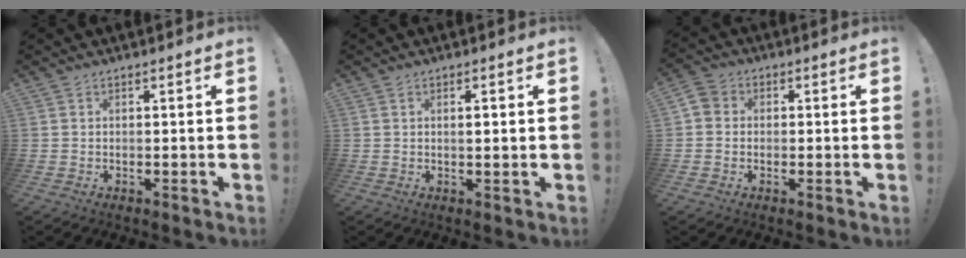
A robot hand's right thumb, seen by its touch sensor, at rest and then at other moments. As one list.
[{"total": 1.6, "force": [0.4, 0.1, 1.6], "torque": [-0.017, -0.005, 0.002]}, {"total": 4.1, "force": [-0.7, 3.7, 1.6], "torque": [-0.035, 0.011, -0.013]}]